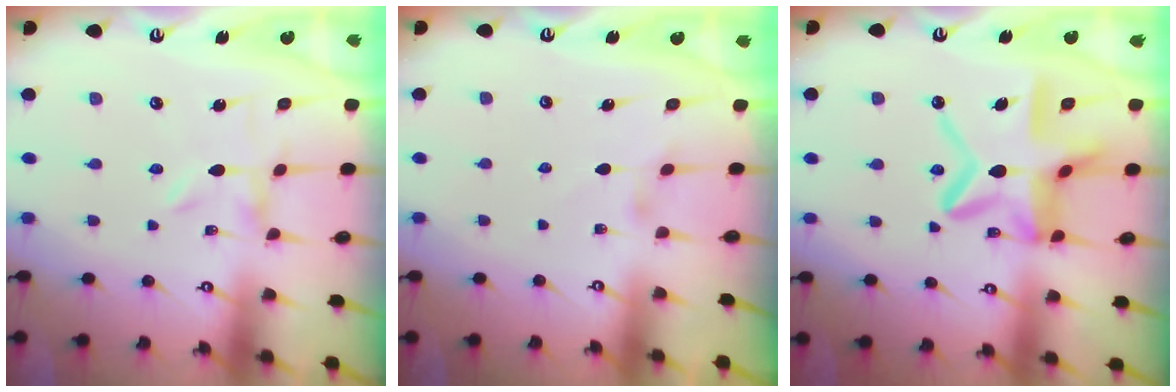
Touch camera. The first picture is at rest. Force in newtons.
{"total": 1.3, "press": 1.2, "slide": 0.3}
{"total": 16.5, "press": 16.5, "slide": 1.5}